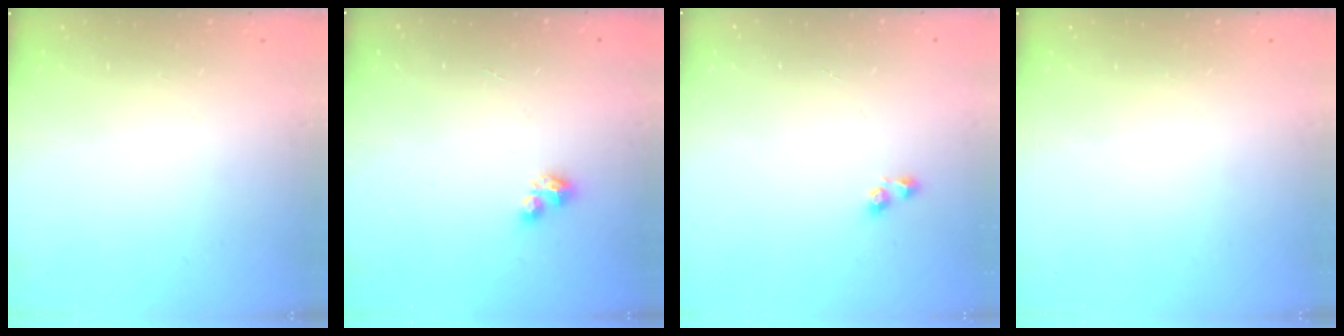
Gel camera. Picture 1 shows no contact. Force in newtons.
{"total": 1.0, "press": 1.0, "slide": 0.1}
{"total": 2.2, "press": 1.9, "slide": 1.1}
{"total": 0.0}